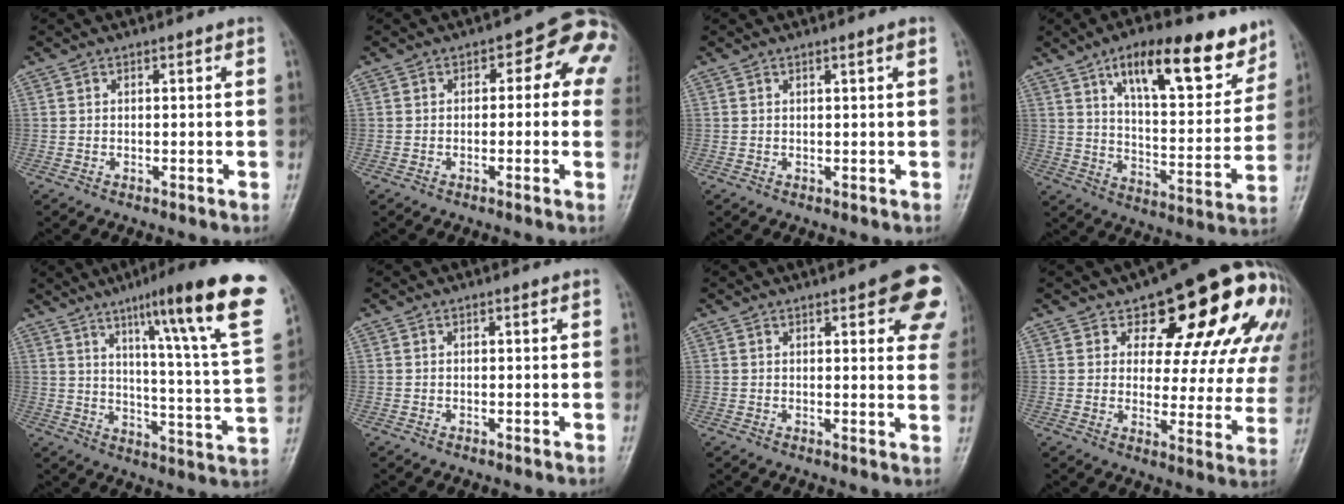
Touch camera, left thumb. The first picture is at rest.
{"total": 8.5, "force": [1.1, 5.1, 6.7], "torque": [-0.027, 0.024, -0.002]}
{"total": 1.1, "force": [0.6, -0.1, 1.0], "torque": [-0.016, -0.001, 0.009]}
{"total": 19.5, "force": [11.8, 7.5, 13.6], "torque": [-0.155, -0.055, 0.186]}
{"total": 23.4, "force": [13.2, 2.5, 19.1], "torque": [-0.250, -0.049, 0.181]}
{"total": 0.0}
{"total": 12.0, "force": [5.5, 4.1, 9.9], "torque": [-0.080, -0.016, 0.057]}
{"total": 22.2, "force": [12.9, 10.7, 14.6], "torque": [-0.147, -0.057, 0.154]}